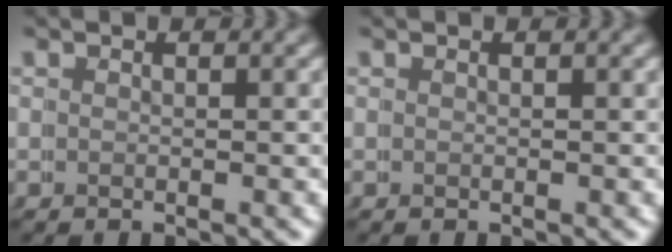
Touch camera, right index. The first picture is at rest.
{"total": 0.0}